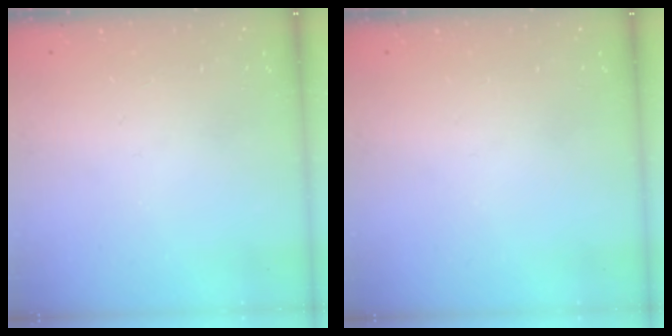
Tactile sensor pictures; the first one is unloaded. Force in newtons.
{"total": 0.0}